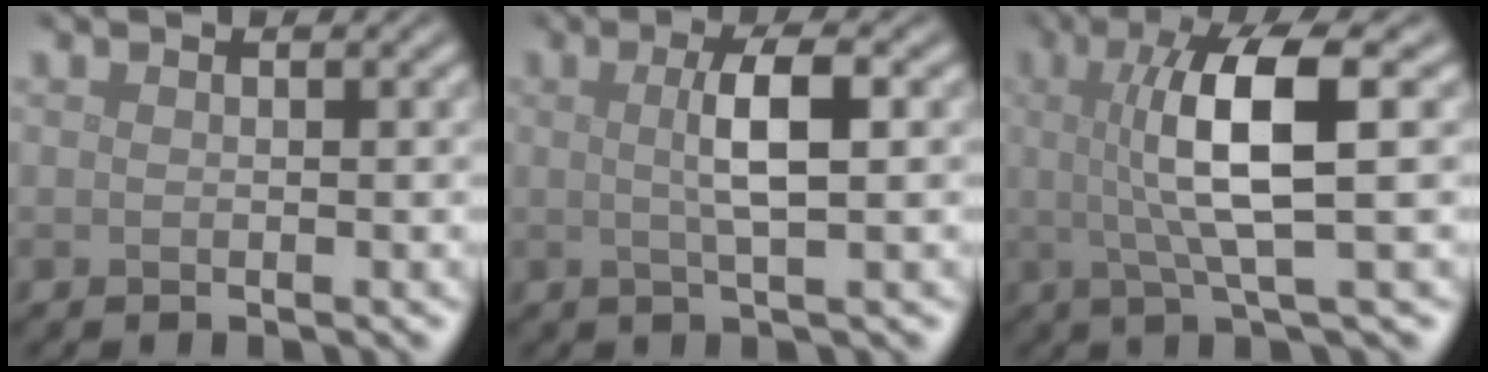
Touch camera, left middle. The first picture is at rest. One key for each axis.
{"total": 3.8, "fx": 0.5, "fy": 0.7, "fz": 3.7, "tx": -0.067, "ty": 0.007, "tz": 0.005}
{"total": 7.5, "fx": 1.0, "fy": 1.7, "fz": 7.3, "tx": -0.125, "ty": 0.006, "tz": 0.015}